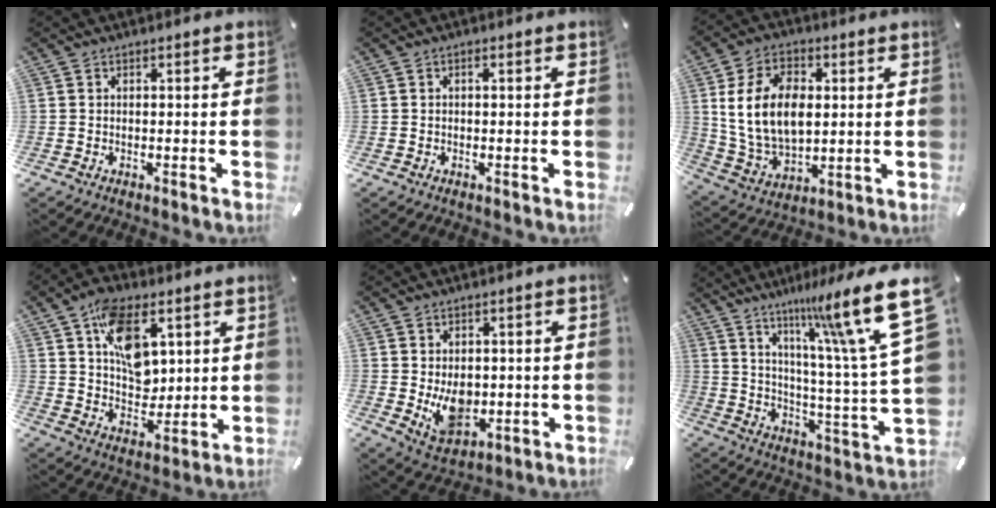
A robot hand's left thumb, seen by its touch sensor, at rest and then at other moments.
{"total": 0.8, "force": [0.1, 0.4, 0.6], "torque": [-0.012, 0.002, 0.000]}
{"total": 15.0, "force": [2.3, 10.7, 10.4], "torque": [-0.224, 0.009, 0.041]}
{"total": 14.3, "force": [5.5, 9.4, 9.2], "torque": [-0.145, -0.004, 0.104]}
{"total": 8.9, "force": [-0.6, 6.8, 5.8], "torque": [-0.079, -0.004, -0.006]}
{"total": 21.3, "force": [12.4, 3.6, 17.0], "torque": [-0.251, -0.083, 0.191]}